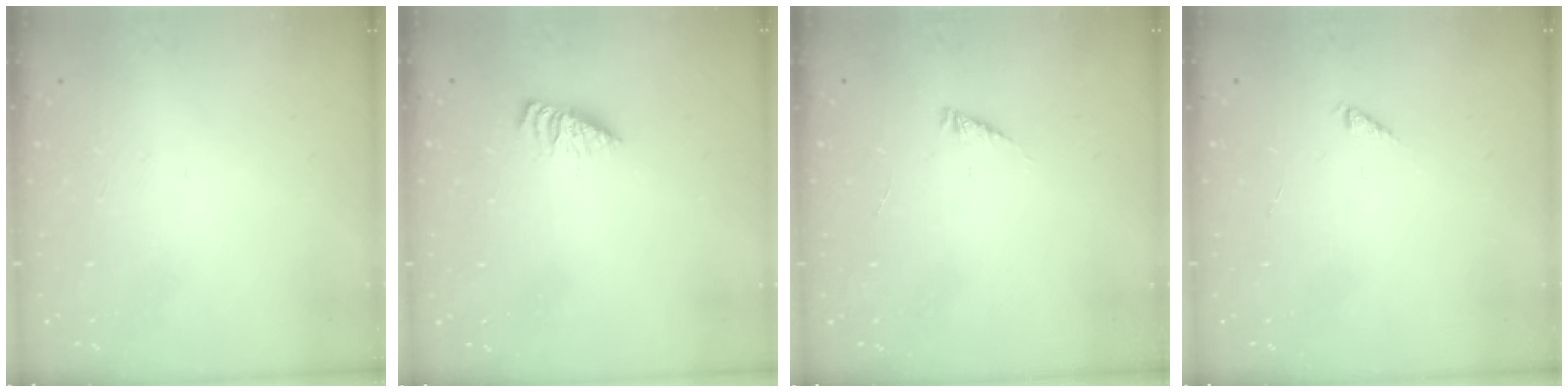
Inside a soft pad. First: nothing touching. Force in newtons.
{"total": 1.8, "press": 1.8, "slide": 0.2}
{"total": 2.8, "press": 2.7, "slide": 0.4}
{"total": 0.0}